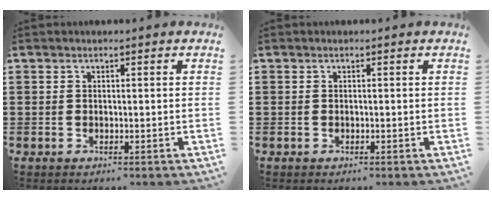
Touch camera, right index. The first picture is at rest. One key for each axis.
{"total": 0.0}